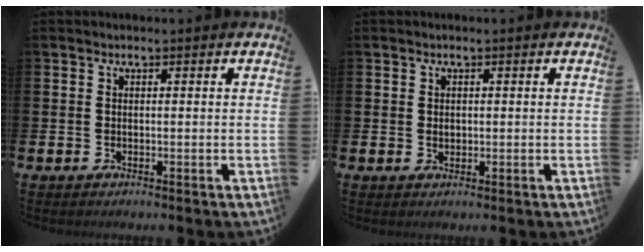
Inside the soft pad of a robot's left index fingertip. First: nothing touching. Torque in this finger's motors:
{"motor_torque": [0.35, -0.04, 0.02, 0.00]}